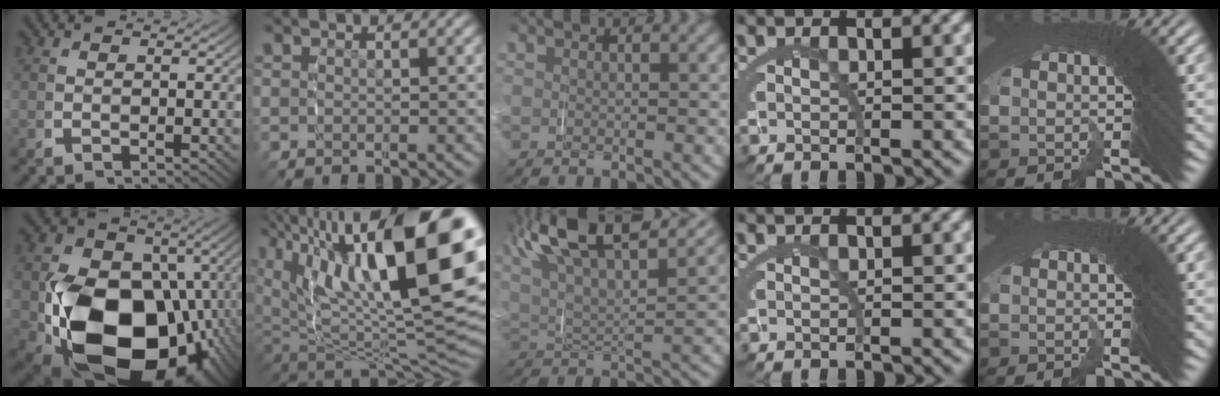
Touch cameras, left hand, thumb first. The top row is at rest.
{"thumb": {"total": 26.4, "force": [-4.4, 18.5, 18.3], "torque": [-0.347, -0.106, -0.025]}, "index": {"total": 20.1, "force": [2.6, 10.8, 16.7], "torque": [-0.251, -0.030, 0.056]}, "middle": {"total": 11.9, "force": [6.7, 5.4, 8.3], "torque": [-0.162, 0.011, 0.101]}}